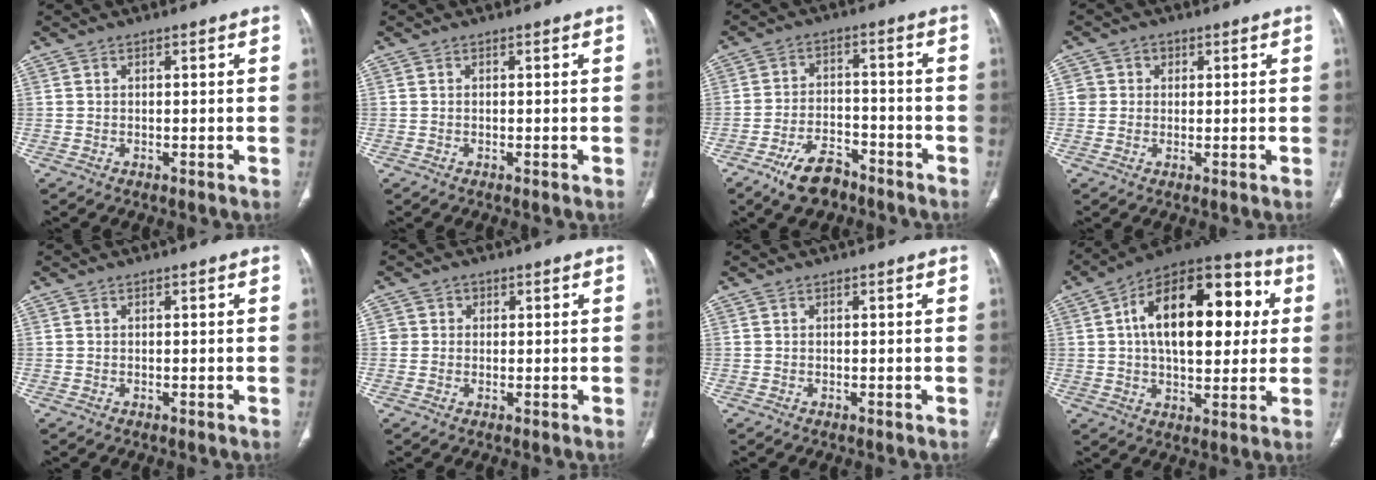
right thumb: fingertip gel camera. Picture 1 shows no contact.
{"total": 0.0}
{"total": 8.6, "force": [-6.1, 4.3, 4.3], "torque": [-0.068, 0.036, -0.107]}
{"total": 3.0, "force": [0.6, 2.9, 0.3], "torque": [0.018, 0.004, 0.006]}
{"total": 0.0}
{"total": 2.0, "force": [0.3, 2.0, 0.1], "torque": [0.014, 0.005, 0.000]}
{"total": 0.0}
{"total": 24.0, "force": [4.4, 13.0, 19.7], "torque": [-0.270, 0.026, 0.059]}